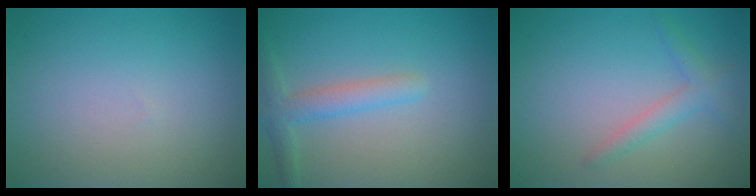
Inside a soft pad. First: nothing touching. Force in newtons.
{"total": 2.6, "press": 2.6, "slide": 0.2}
{"total": 2.0, "press": 2.0, "slide": 0.1}